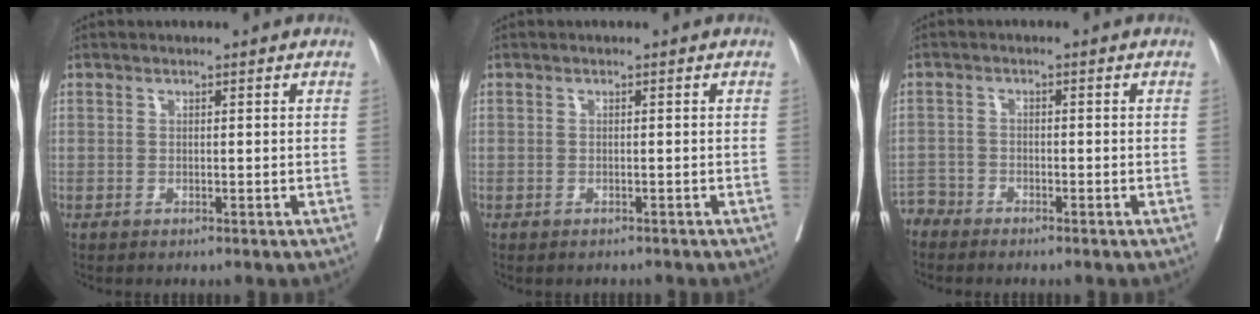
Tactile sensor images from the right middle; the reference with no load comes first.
{"total": 1.3, "force": [-1.1, 0.5, 0.3], "torque": [-0.008, -0.002, -0.017]}
{"total": 2.7, "force": [-2.6, 0.7, -0.5], "torque": [0.014, -0.003, -0.054]}